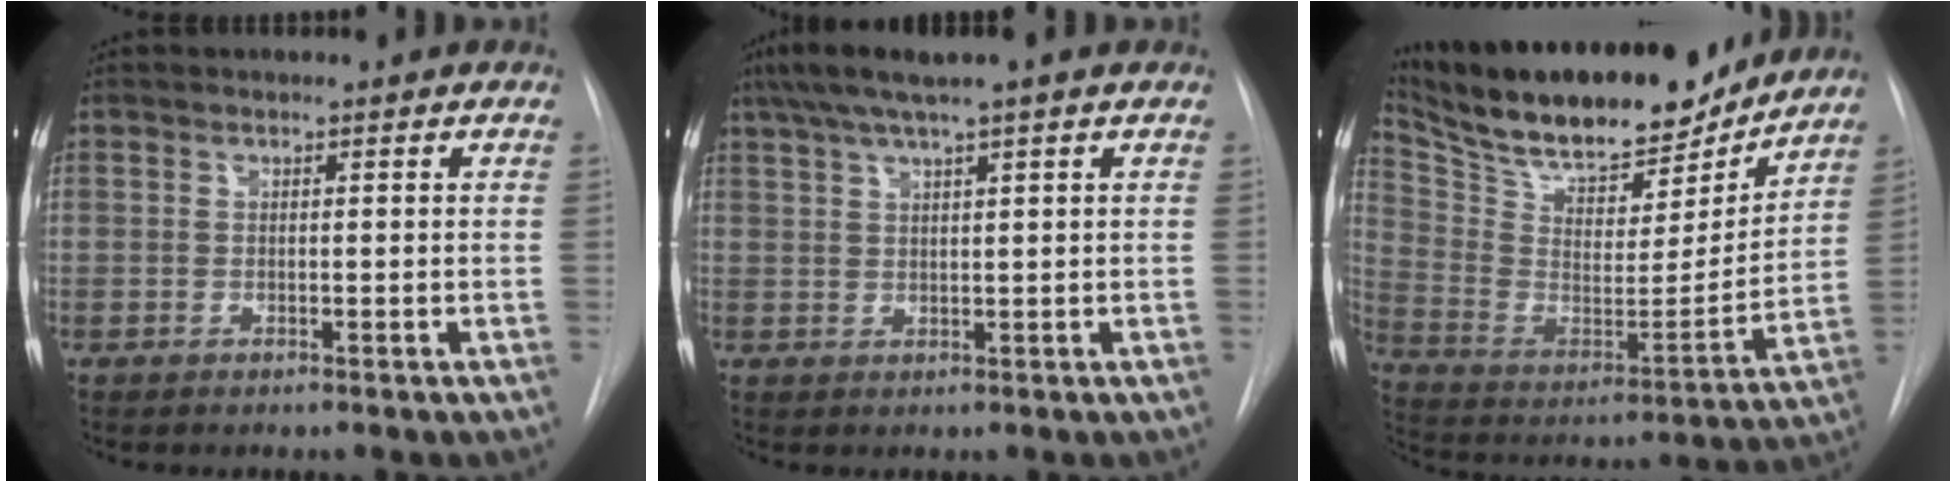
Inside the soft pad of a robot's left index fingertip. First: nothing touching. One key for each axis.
{"total": 6.3, "fx": 4.4, "fy": -0.4, "fz": 4.5, "tx": -0.085, "ty": 0.033, "tz": 0.077}
{"total": 25.2, "fx": 21.5, "fy": 7.1, "fz": 11.0, "tx": -0.211, "ty": -0.004, "tz": 0.336}